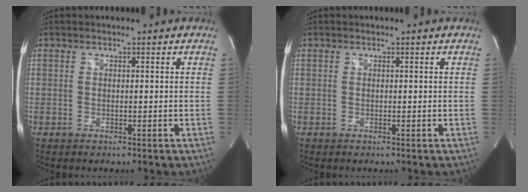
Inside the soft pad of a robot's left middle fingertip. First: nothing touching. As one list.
[{"total": 0.0}]